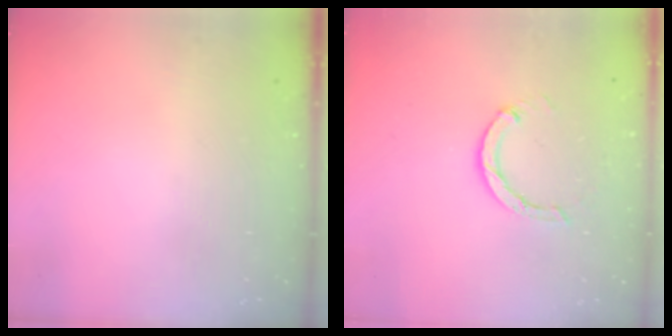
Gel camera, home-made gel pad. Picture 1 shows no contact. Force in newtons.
{"total": 4.4, "press": 4.3, "slide": 0.5}